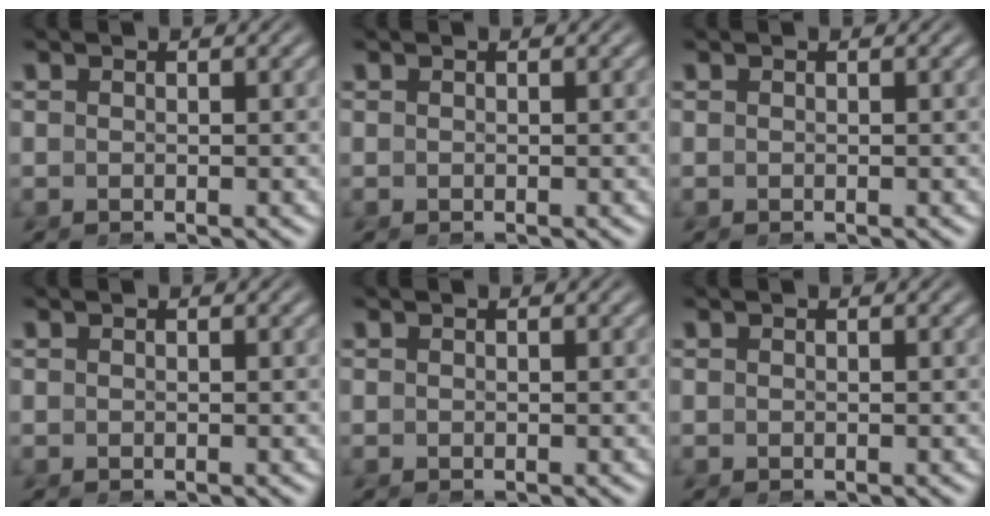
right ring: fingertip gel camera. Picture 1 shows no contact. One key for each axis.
{"total": 0.0}
{"total": 0.0}
{"total": 0.0}
{"total": 0.0}
{"total": 0.0}